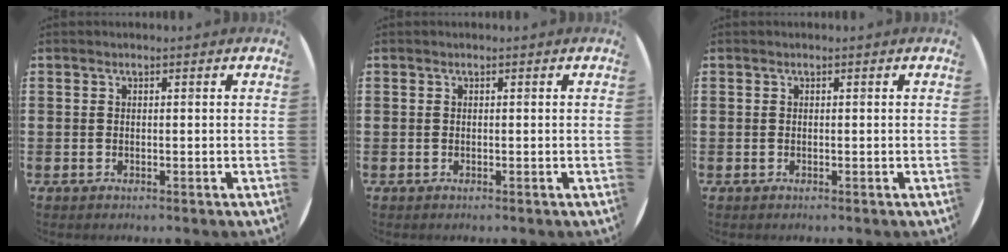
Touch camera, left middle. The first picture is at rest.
{"total": 0.0}
{"total": 0.0}